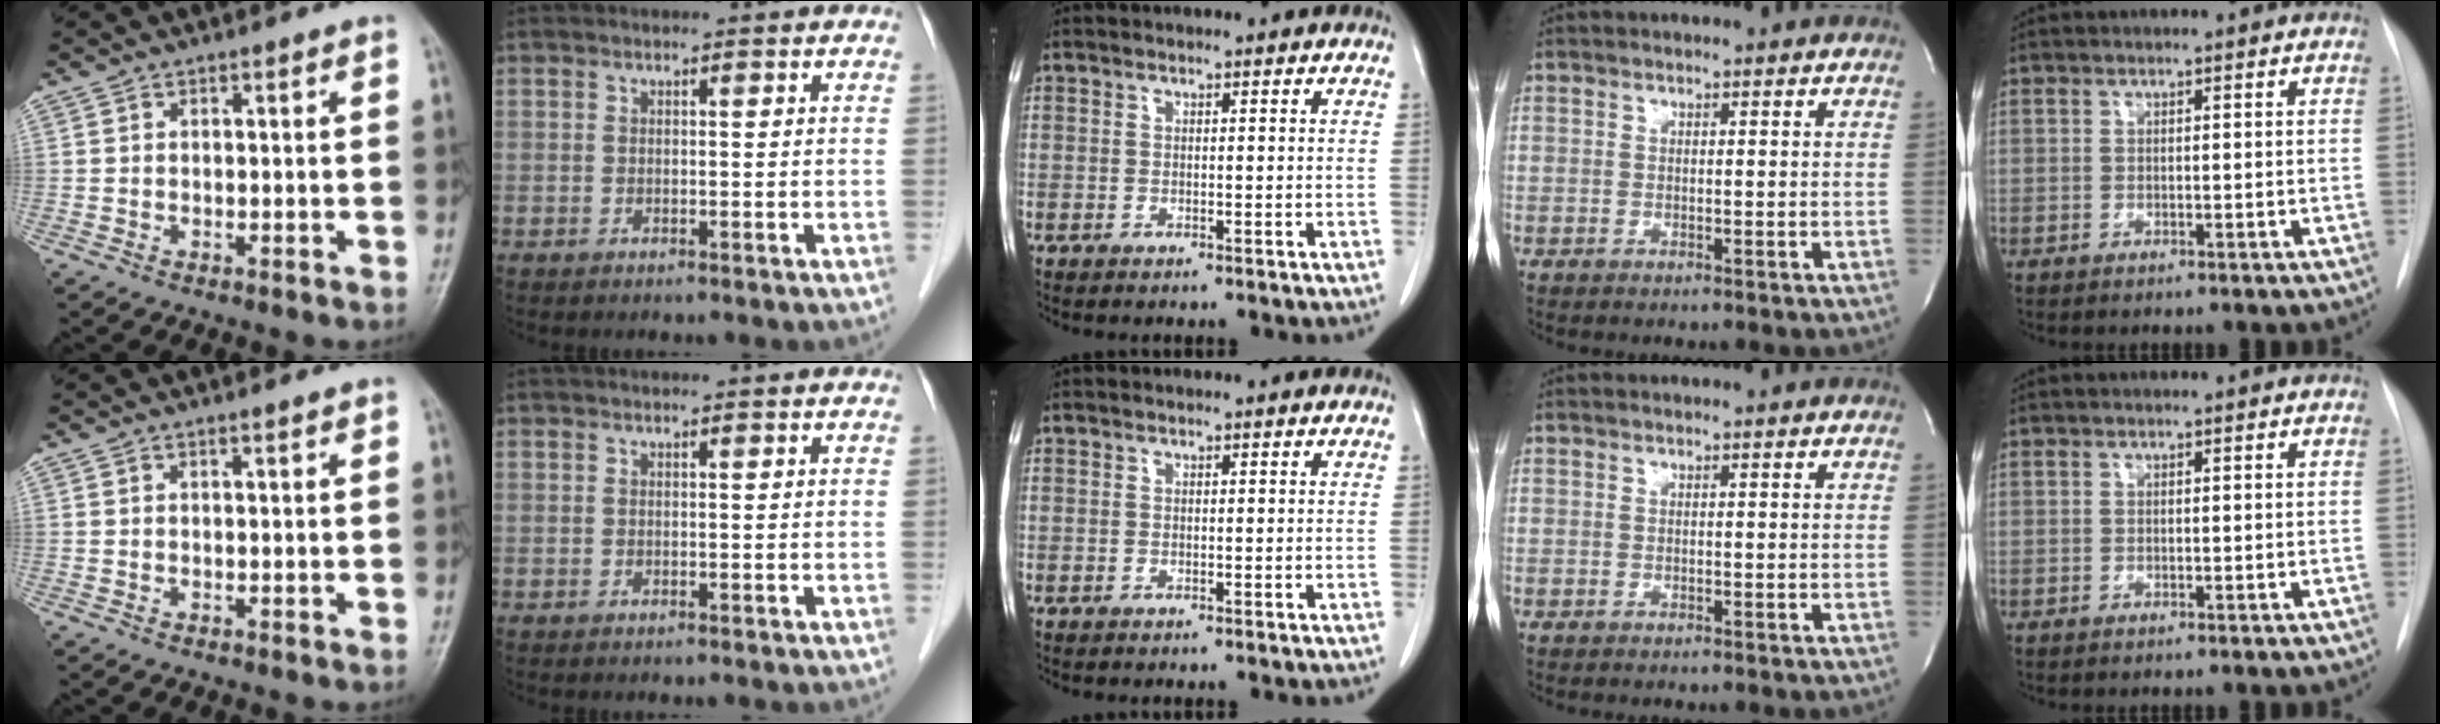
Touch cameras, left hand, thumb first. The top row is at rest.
{"thumb": {"total": 0.6, "force": [0.5, 0.0, 0.4], "torque": [-0.008, -0.002, 0.008]}, "index": {"total": 0.6, "force": [0.6, 0.1, 0.1], "torque": [-0.008, 0.006, 0.008]}}